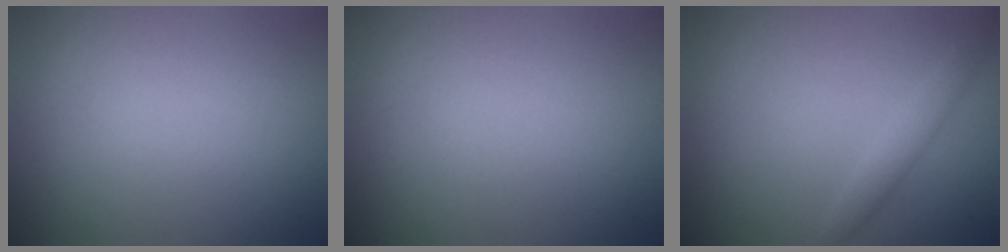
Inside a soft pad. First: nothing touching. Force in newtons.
{"total": 0.0}
{"total": 1.7, "press": 1.7, "slide": 0.0}